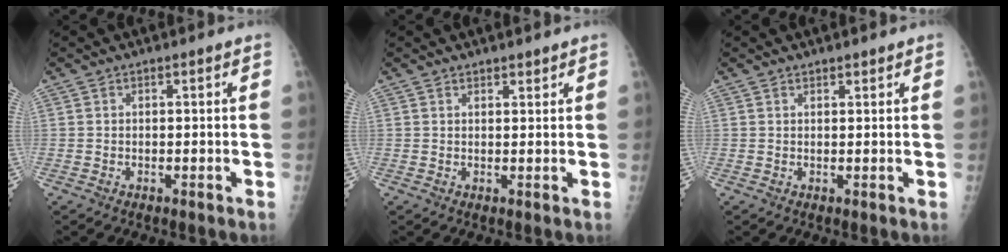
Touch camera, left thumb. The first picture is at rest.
{"total": 1.4, "force": [1.2, 0.5, 0.4], "torque": [0.003, -0.006, 0.018]}
{"total": 1.0, "force": [0.9, 0.3, 0.3], "torque": [0.002, -0.004, 0.013]}